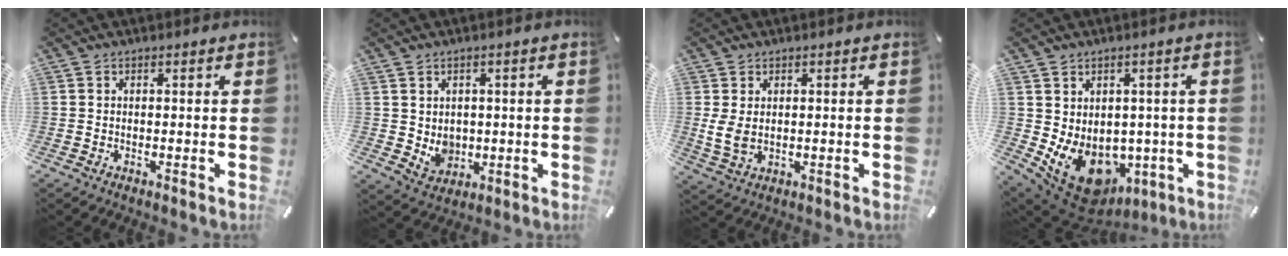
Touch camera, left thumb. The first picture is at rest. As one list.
[{"total": 5.6, "force": [0.9, 5.3, 1.5], "torque": [-0.012, -0.012, 0.018]}, {"total": 4.9, "force": [0.3, 3.3, 3.6], "torque": [-0.080, -0.004, 0.002]}, {"total": 11.4, "force": [-3.4, 9.2, 5.8], "torque": [-0.084, -0.013, -0.048]}]